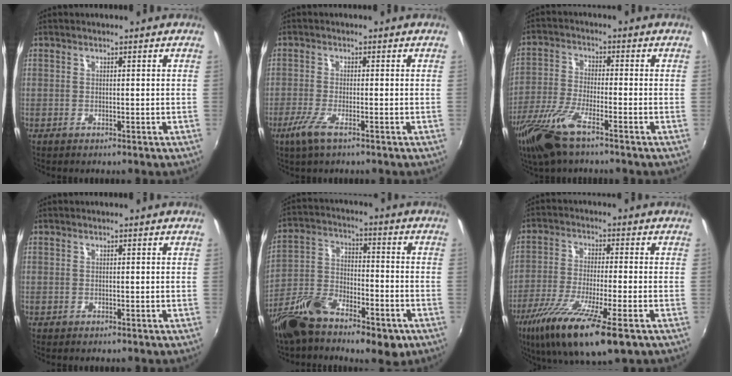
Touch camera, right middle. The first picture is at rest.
{"total": 4.5, "force": [-2.7, 0.6, 3.5], "torque": [-0.081, -0.014, -0.054]}
{"total": 11.4, "force": [-7.6, 2.4, 8.1], "torque": [-0.183, -0.029, -0.153]}
{"total": 0.0}
{"total": 15.7, "force": [-10.1, 6.6, 10.0], "torque": [-0.204, -0.019, -0.179]}
{"total": 16.5, "force": [-9.4, 3.2, 13.2], "torque": [-0.260, -0.057, -0.170]}